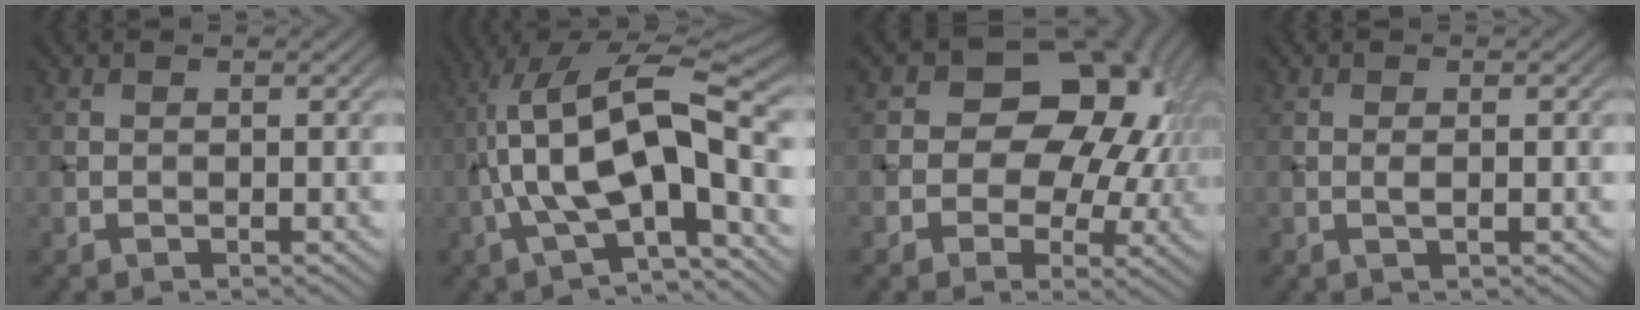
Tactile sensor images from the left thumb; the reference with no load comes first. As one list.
[{"total": 14.1, "force": [-2.0, 4.7, 13.1], "torque": [-0.245, 0.015, -0.040]}, {"total": 14.5, "force": [2.1, 11.1, 9.2], "torque": [-0.115, 0.015, 0.008]}, {"total": 1.0, "force": [-0.1, 0.1, 1.0], "torque": [-0.020, 0.001, -0.002]}]